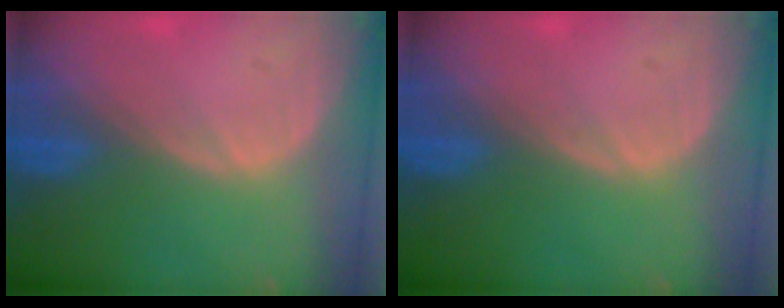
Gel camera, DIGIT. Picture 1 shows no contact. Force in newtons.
{"total": 0.0}